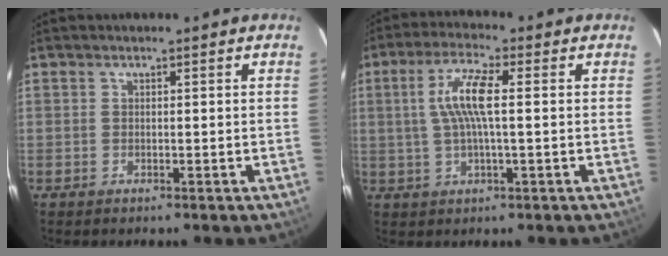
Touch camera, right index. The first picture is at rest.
{"total": 8.0, "force": [0.7, 1.1, 7.9], "torque": [-0.153, 0.006, 0.016]}